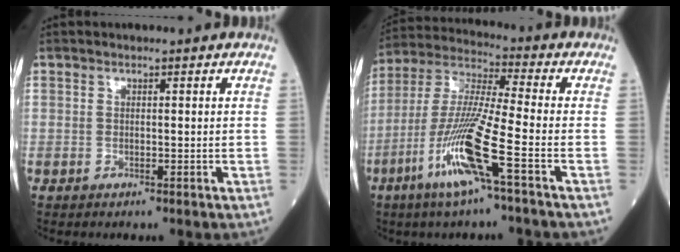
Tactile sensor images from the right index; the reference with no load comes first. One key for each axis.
{"total": 13.5, "fx": -6.0, "fy": -0.4, "fz": 12.2, "tx": -0.256, "ty": -0.014, "tz": -0.121}